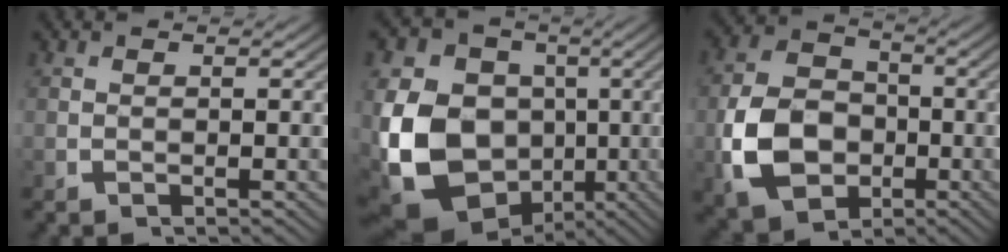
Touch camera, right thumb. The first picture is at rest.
{"total": 17.9, "force": [-2.7, 14.5, 10.1], "torque": [-0.245, -0.081, -0.022]}
{"total": 11.1, "force": [-2.3, 8.5, 6.7], "torque": [-0.144, -0.037, -0.025]}